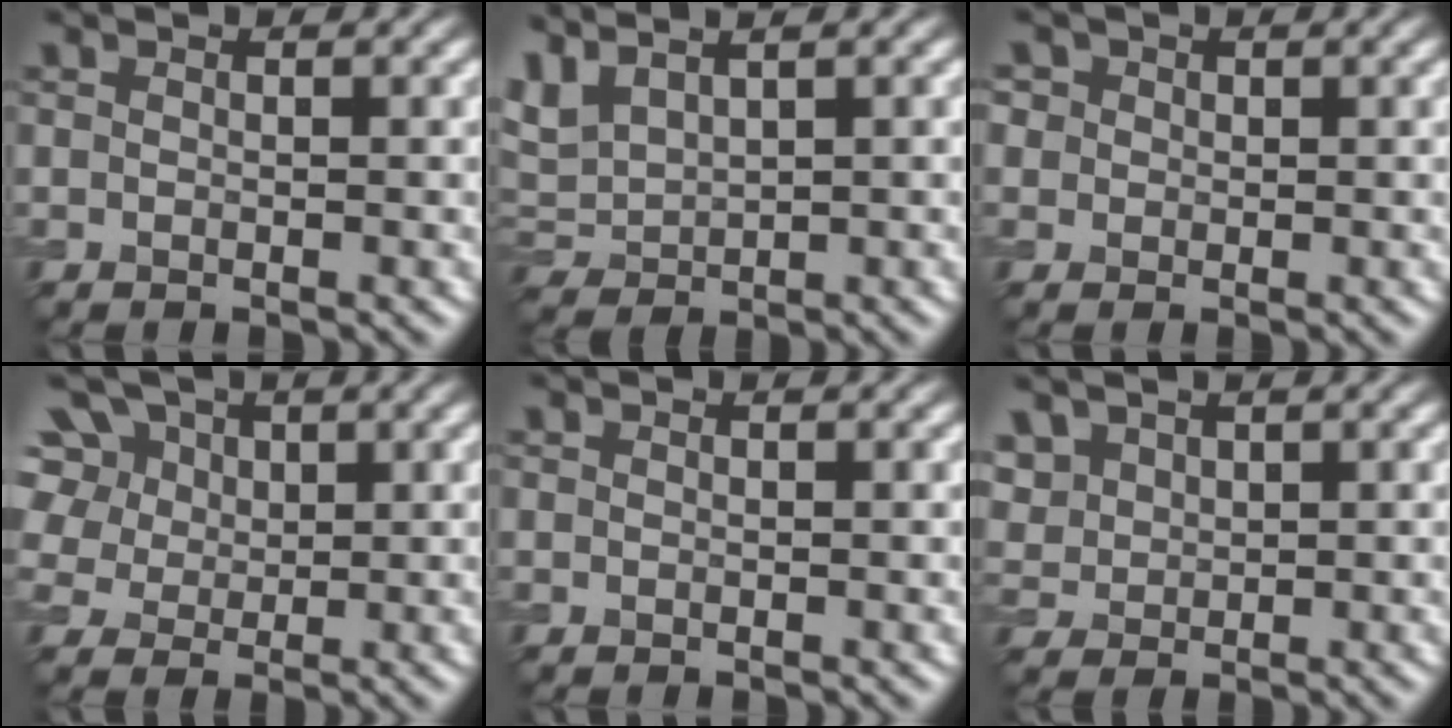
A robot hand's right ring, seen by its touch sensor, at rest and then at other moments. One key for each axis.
{"total": 3.9, "fx": 2.5, "fy": 1.7, "fz": 2.5, "tx": -0.072, "ty": 0.013, "tz": 0.058}
{"total": 2.5, "fx": 1.1, "fy": 2.0, "fz": 0.9, "tx": -0.024, "ty": 0.003, "tz": 0.015}
{"total": 11.2, "fx": 5.4, "fy": 8.2, "fz": 5.4, "tx": -0.125, "ty": 0.032, "tz": 0.083}
{"total": 0.0}
{"total": 2.9, "fx": 1.7, "fy": 2.0, "fz": 1.2, "tx": -0.038, "ty": 0.004, "tz": 0.047}